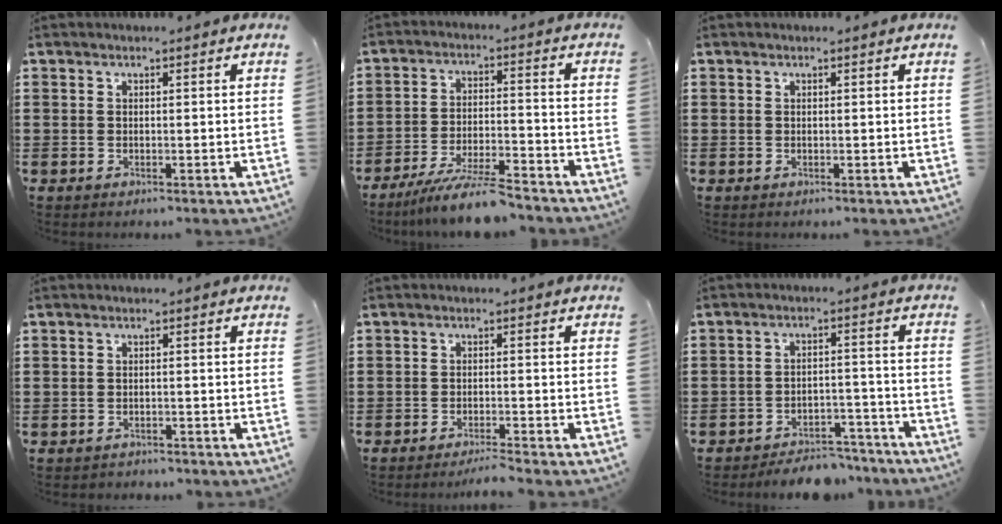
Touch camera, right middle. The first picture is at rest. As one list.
[{"total": 8.4, "force": [-7.5, 0.0, 3.7], "torque": [-0.076, -0.004, -0.141]}, {"total": 0.0}, {"total": 1.1, "force": [-1.0, 0.1, 0.0], "torque": [-0.004, -0.001, -0.023]}, {"total": 2.2, "force": [-2.0, -0.3, 0.7], "torque": [-0.012, 0.000, -0.040]}, {"total": 5.2, "force": [-5.1, 0.8, 0.6], "torque": [-0.009, 0.014, -0.102]}]